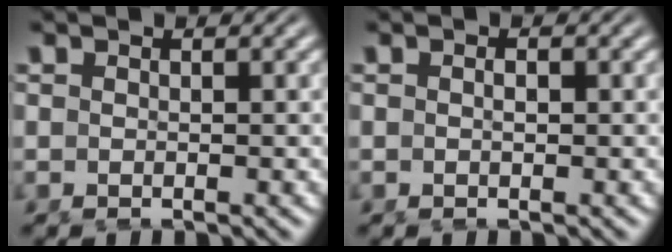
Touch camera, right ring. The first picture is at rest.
{"total": 0.6, "force": [-0.2, 0.1, 0.6], "torque": [-0.010, -0.004, 0.000]}